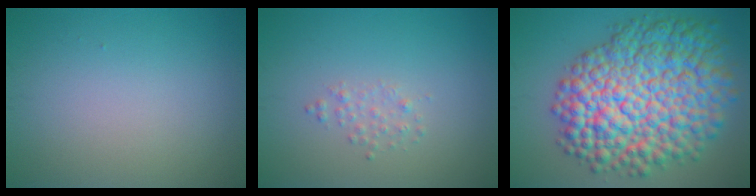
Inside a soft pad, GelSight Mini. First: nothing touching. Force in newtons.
{"total": 1.0, "press": 1.0, "slide": 0.1}
{"total": 14.3, "press": 14.3, "slide": 0.4}